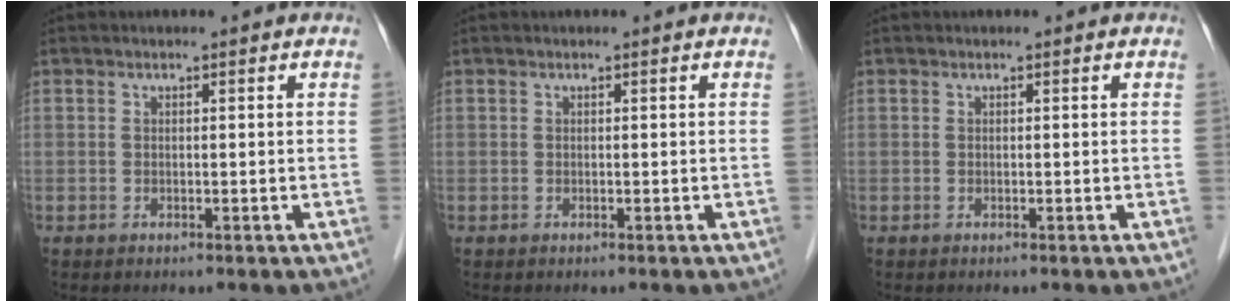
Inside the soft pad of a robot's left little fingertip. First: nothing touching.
{"total": 0.0}
{"total": 0.0}